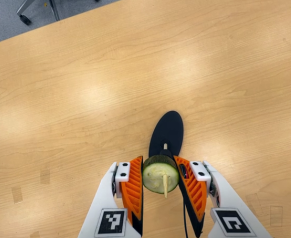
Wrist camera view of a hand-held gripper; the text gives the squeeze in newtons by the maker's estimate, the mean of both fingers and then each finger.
{"total": 9.2, "left": 8.2, "right": 10.3}